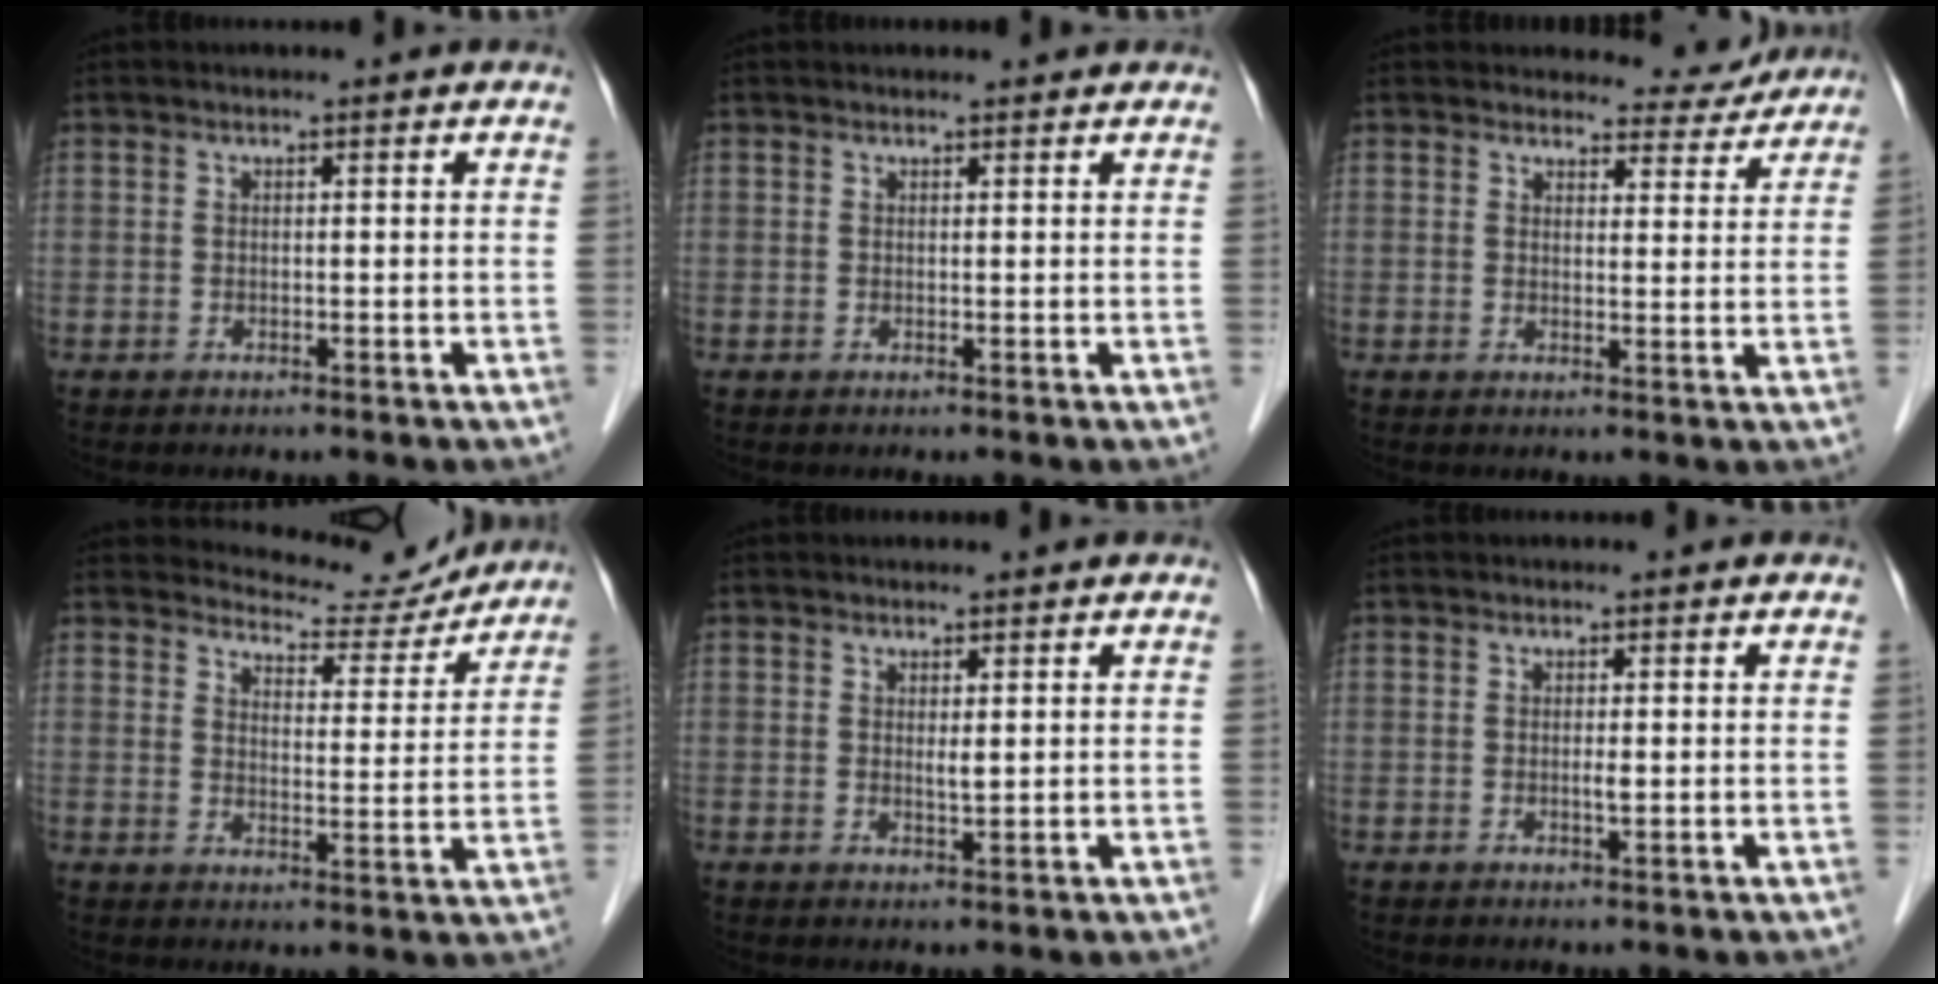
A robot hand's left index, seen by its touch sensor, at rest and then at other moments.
{"total": 2.1, "force": [1.9, 0.7, 0.5], "torque": [-0.007, 0.013, 0.019]}
{"total": 5.1, "force": [4.9, 1.5, -0.4], "torque": [0.011, -0.012, 0.047]}
{"total": 9.0, "force": [8.8, 1.7, -0.2], "torque": [0.003, -0.013, 0.113]}
{"total": 1.1, "force": [0.5, 0.2, 0.9], "torque": [-0.019, -0.006, 0.009]}
{"total": 0.6, "force": [0.1, 0.1, 0.6], "torque": [-0.014, -0.004, -0.001]}